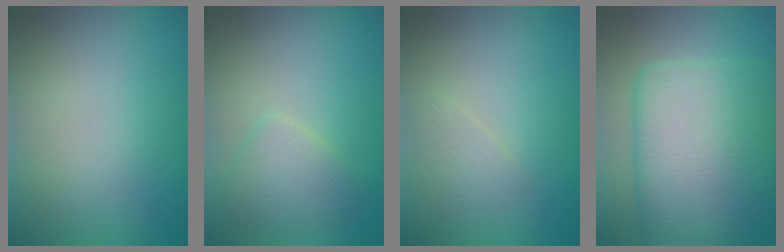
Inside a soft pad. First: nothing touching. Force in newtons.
{"total": 2.6, "press": 2.6, "slide": 0.1}
{"total": 1.0, "press": 1.0, "slide": 0.1}
{"total": 11.9, "press": 11.9, "slide": 0.4}